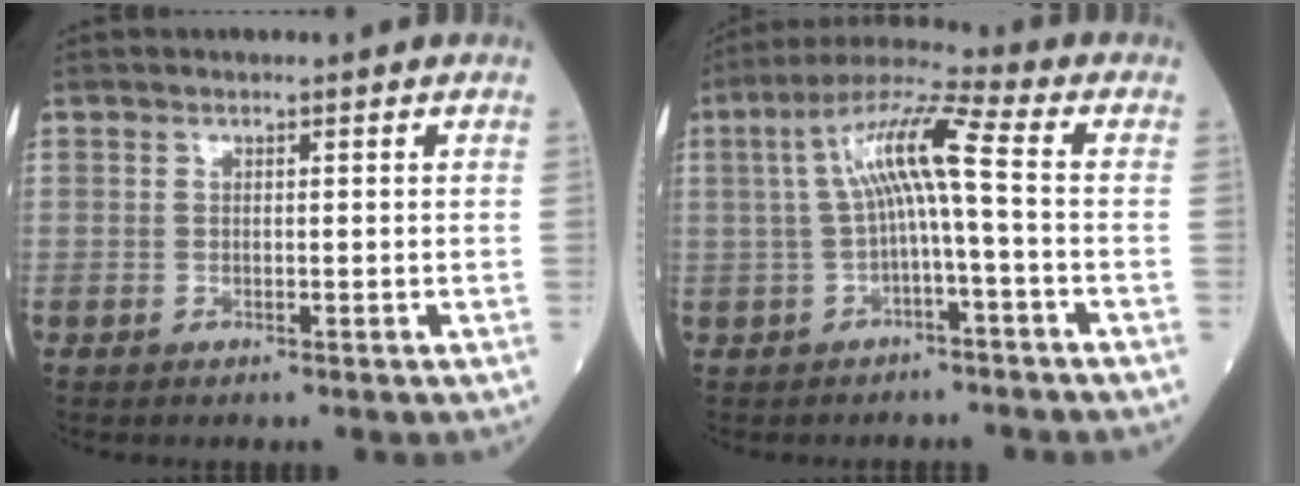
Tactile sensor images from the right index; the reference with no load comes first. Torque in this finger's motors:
{"motor_torque": [1.35, 0.20, 0.68, 0.19]}